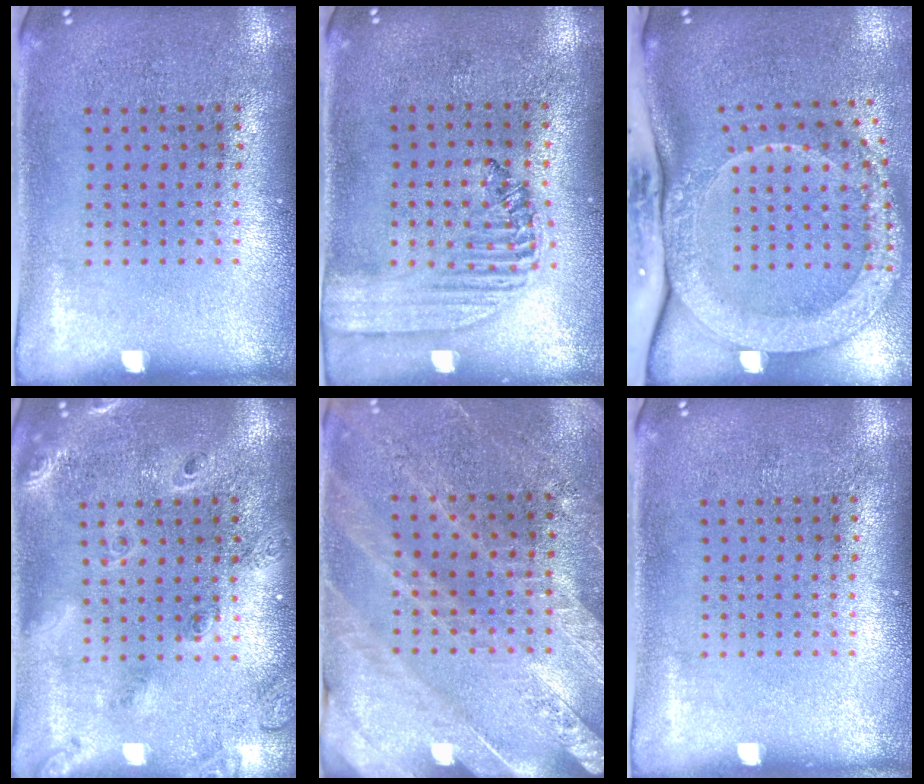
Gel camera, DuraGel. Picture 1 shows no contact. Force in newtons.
{"total": 1.6, "press": 1.4, "slide": 0.7}
{"total": 3.3, "press": 2.4, "slide": 2.3}
{"total": 1.7, "press": 1.6, "slide": 0.8}
{"total": 2.6, "press": 2.6, "slide": 0.4}
{"total": 0.0}